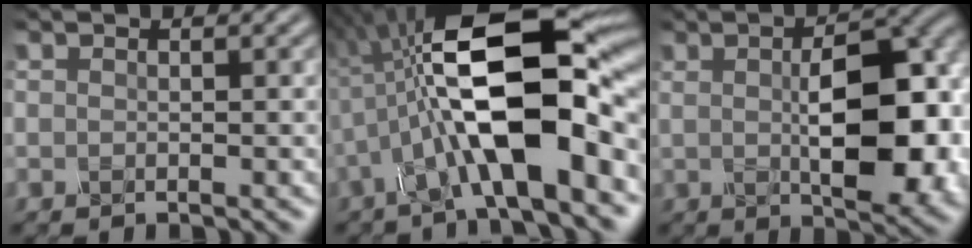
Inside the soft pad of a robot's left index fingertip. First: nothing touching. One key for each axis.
{"total": 15.2, "fx": -0.8, "fy": 5.9, "fz": 14.0, "tx": -0.233, "ty": 0.020, "tz": -0.026}
{"total": 9.8, "fx": 0.5, "fy": 4.0, "fz": 8.9, "tx": -0.126, "ty": 0.001, "tz": 0.010}